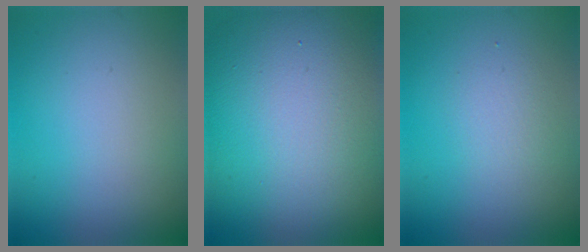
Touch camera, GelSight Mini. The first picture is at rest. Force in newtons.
{"total": 19.8, "press": 19.8, "slide": 1.2}
{"total": 1.5, "press": 1.5, "slide": 0.1}